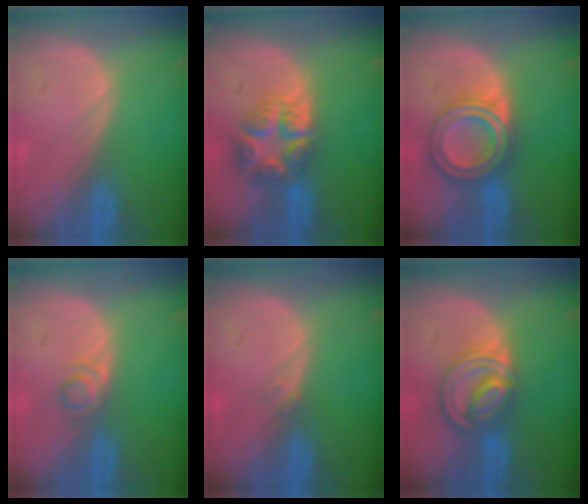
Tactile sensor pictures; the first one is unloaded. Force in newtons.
{"total": 8.0, "press": 7.0, "slide": 3.9}
{"total": 7.7, "press": 7.6, "slide": 0.5}
{"total": 2.2, "press": 2.2, "slide": 0.2}
{"total": 0.8, "press": 0.7, "slide": 0.4}
{"total": 8.3, "press": 7.0, "slide": 4.5}